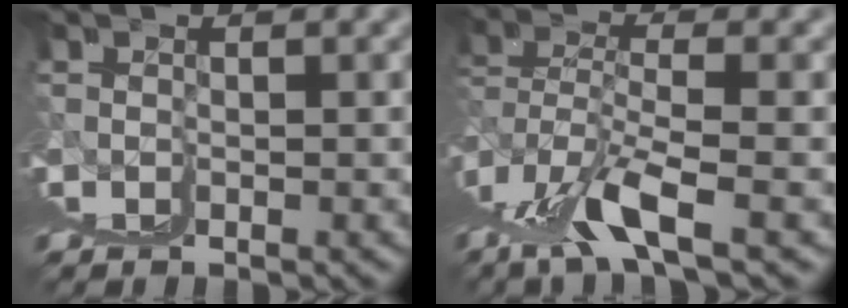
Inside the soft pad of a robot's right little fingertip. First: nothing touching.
{"total": 4.2, "force": [2.6, -0.8, 3.2], "torque": [-0.060, 0.021, 0.044]}